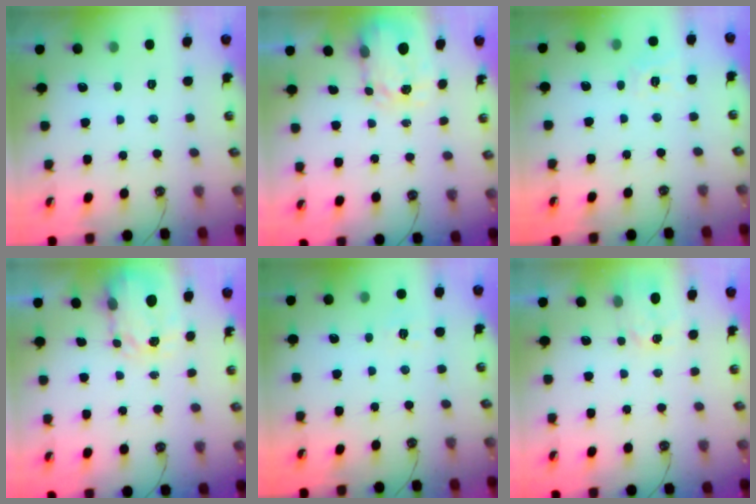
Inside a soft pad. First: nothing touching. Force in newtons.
{"total": 3.7, "press": 3.7, "slide": 0.5}
{"total": 7.3, "press": 7.3, "slide": 0.8}
{"total": 3.5, "press": 3.5, "slide": 0.6}
{"total": 5.3, "press": 5.3, "slide": 0.6}
{"total": 3.0, "press": 3.0, "slide": 0.3}